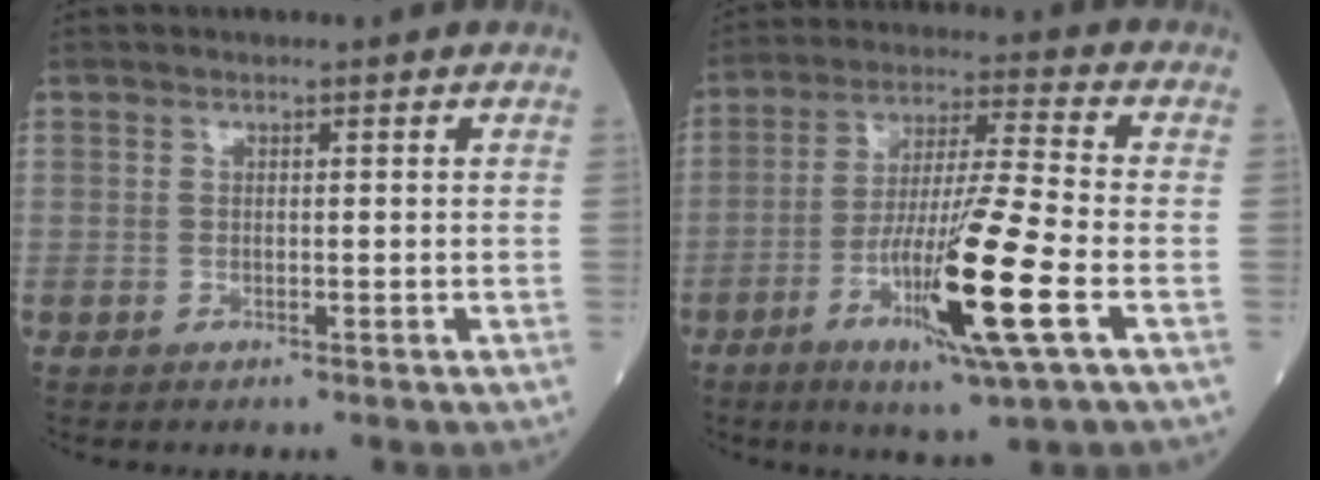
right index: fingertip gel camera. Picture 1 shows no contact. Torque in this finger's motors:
{"motor_torque": [1.59, -0.55, 0.98, 0.21]}